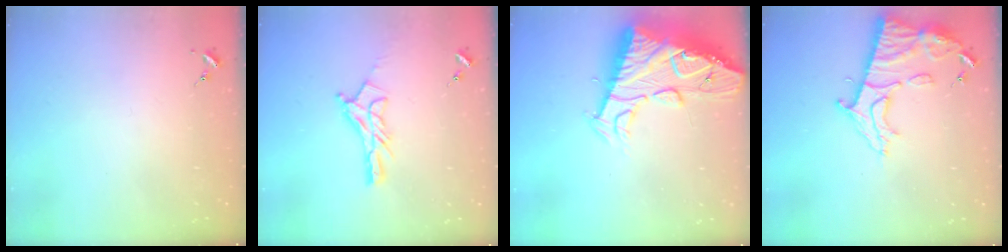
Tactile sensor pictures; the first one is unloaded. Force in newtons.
{"total": 11.1, "press": 11.0, "slide": 0.8}
{"total": 21.9, "press": 21.8, "slide": 2.3}
{"total": 14.7, "press": 14.6, "slide": 1.3}